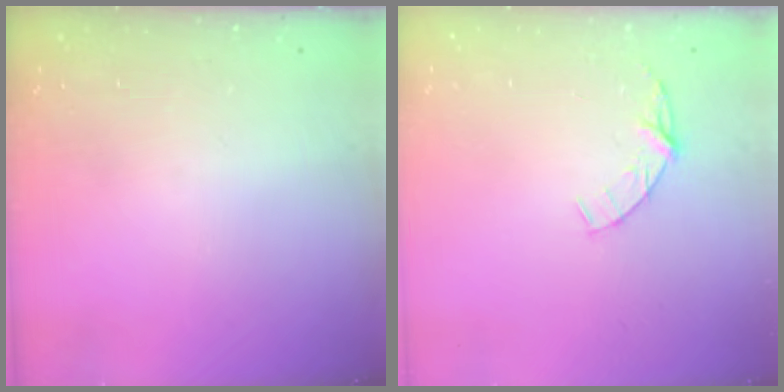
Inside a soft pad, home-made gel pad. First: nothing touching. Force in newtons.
{"total": 4.5, "press": 4.5, "slide": 0.5}